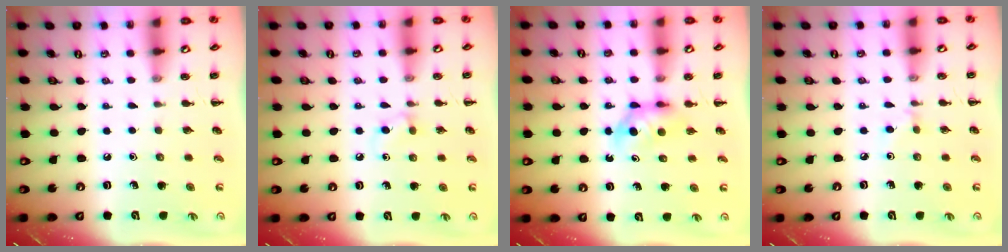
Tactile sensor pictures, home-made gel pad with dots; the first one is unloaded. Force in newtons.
{"total": 3.6, "press": 3.3, "slide": 1.5}
{"total": 4.1, "press": 4.0, "slide": 0.9}
{"total": 2.8, "press": 2.6, "slide": 1.0}